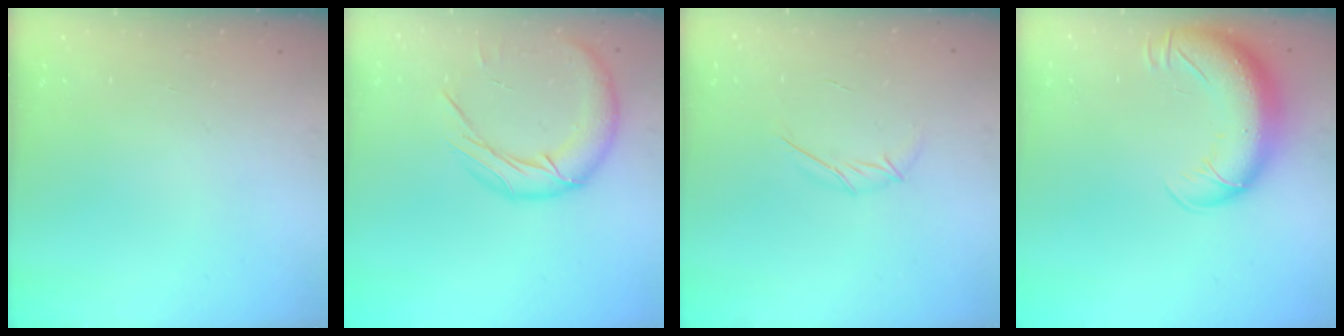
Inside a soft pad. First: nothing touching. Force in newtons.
{"total": 15.6, "press": 15.4, "slide": 2.7}
{"total": 5.7, "press": 5.7, "slide": 0.9}
{"total": 15.0, "press": 14.6, "slide": 3.6}